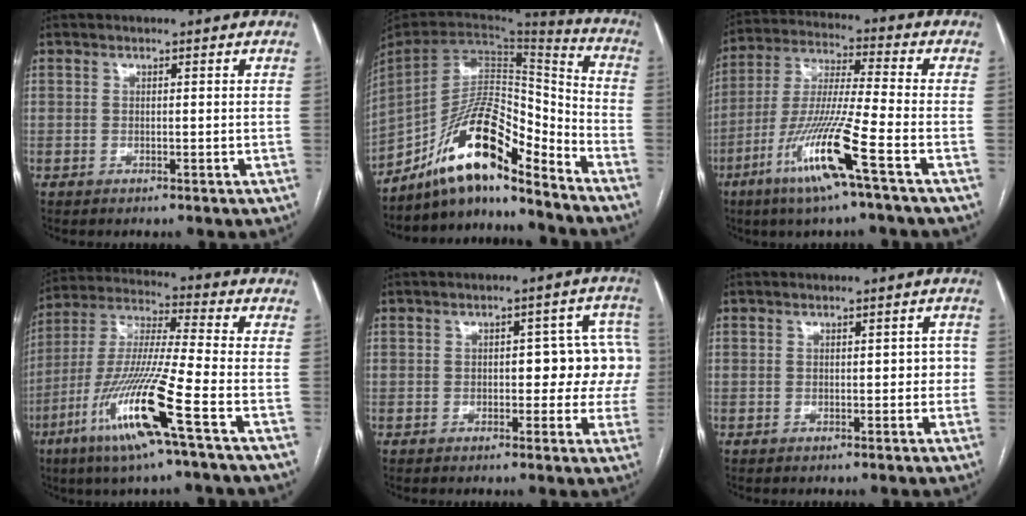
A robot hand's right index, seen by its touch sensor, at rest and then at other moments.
{"total": 15.8, "force": [-12.1, 2.9, 9.8], "torque": [-0.171, 0.026, -0.215]}
{"total": 14.1, "force": [-6.8, -0.8, 12.3], "torque": [-0.253, -0.021, -0.132]}
{"total": 16.3, "force": [-7.5, -0.6, 14.5], "torque": [-0.301, -0.024, -0.144]}
{"total": 9.5, "force": [0.3, 4.6, 8.4], "torque": [-0.076, 0.039, 0.005]}
{"total": 2.3, "force": [0.0, 1.3, 1.9], "torque": [-0.014, 0.015, 0.000]}